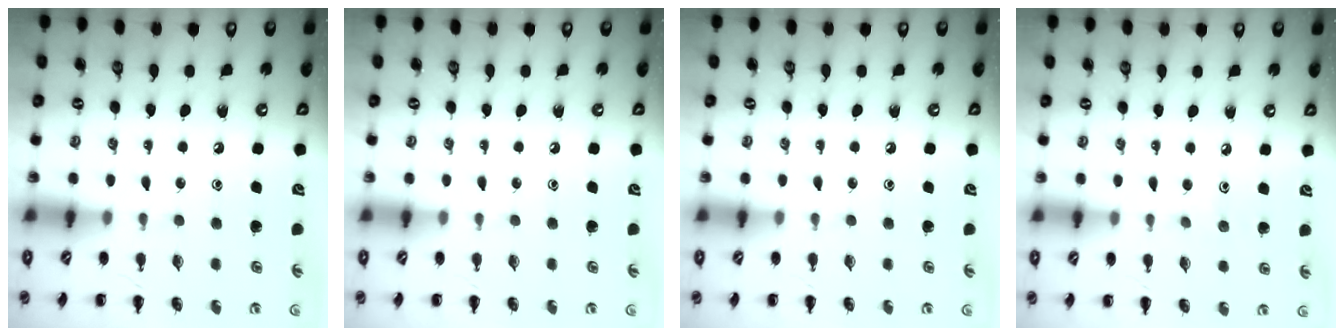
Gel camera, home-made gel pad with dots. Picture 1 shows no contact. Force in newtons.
{"total": 0.0}
{"total": 0.0}
{"total": 2.4, "press": 2.2, "slide": 1.0}